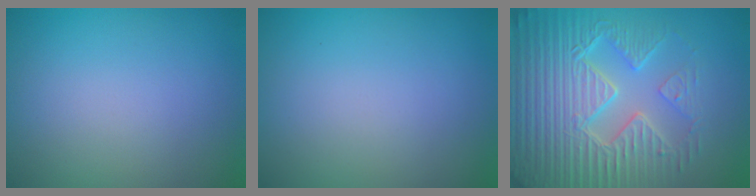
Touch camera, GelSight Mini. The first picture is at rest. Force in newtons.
{"total": 0.0}
{"total": 8.3, "press": 6.4, "slide": 5.3}